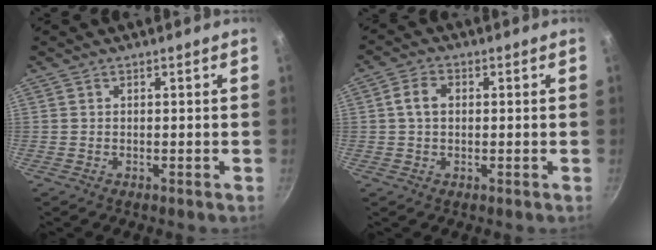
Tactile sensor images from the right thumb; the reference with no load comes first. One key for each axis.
{"total": 3.9, "fx": 0.4, "fy": 2.9, "fz": 2.6, "tx": -0.046, "ty": 0.010, "tz": 0.001}